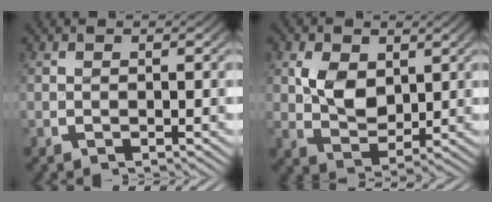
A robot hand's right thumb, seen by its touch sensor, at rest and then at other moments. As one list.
[{"total": 4.4, "force": [1.0, 3.4, 2.7], "torque": [-0.062, -0.026, 0.031]}]